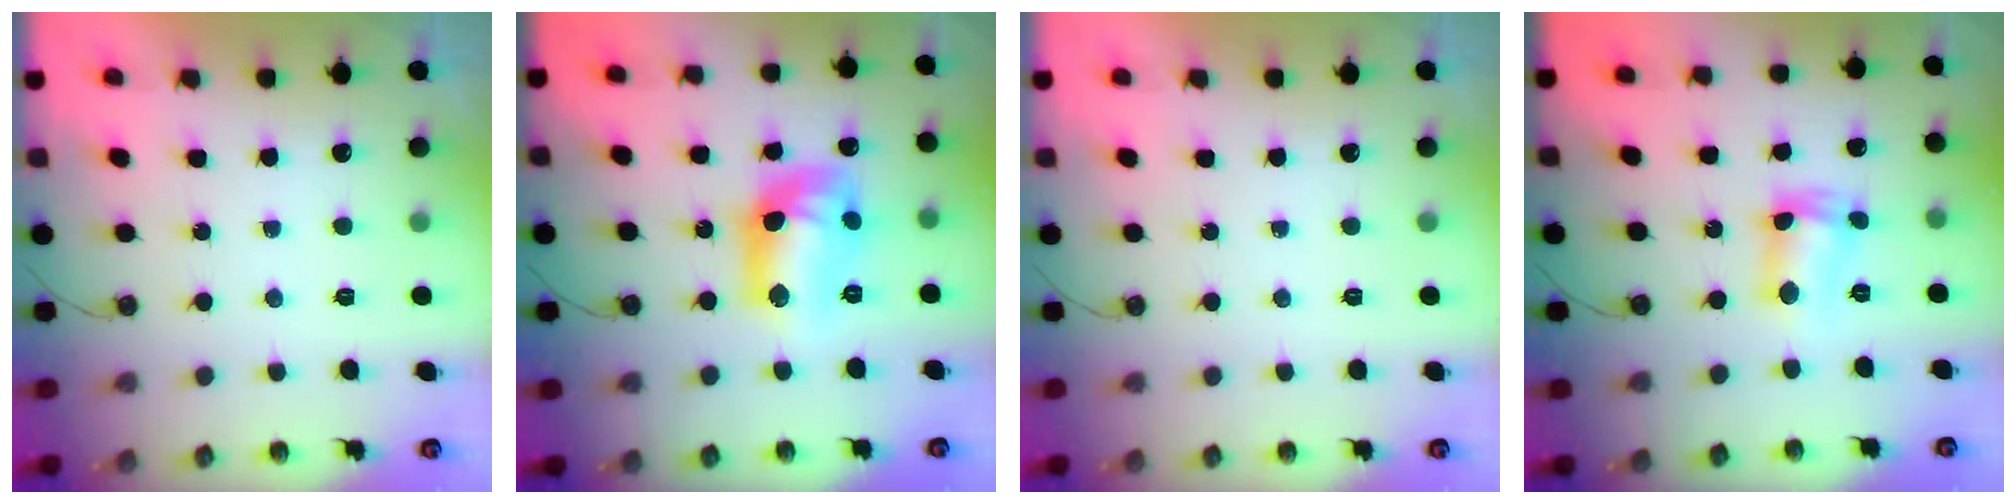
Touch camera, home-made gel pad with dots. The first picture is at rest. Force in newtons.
{"total": 16.1, "press": 15.6, "slide": 4.1}
{"total": 0.0}
{"total": 8.3, "press": 7.9, "slide": 2.4}